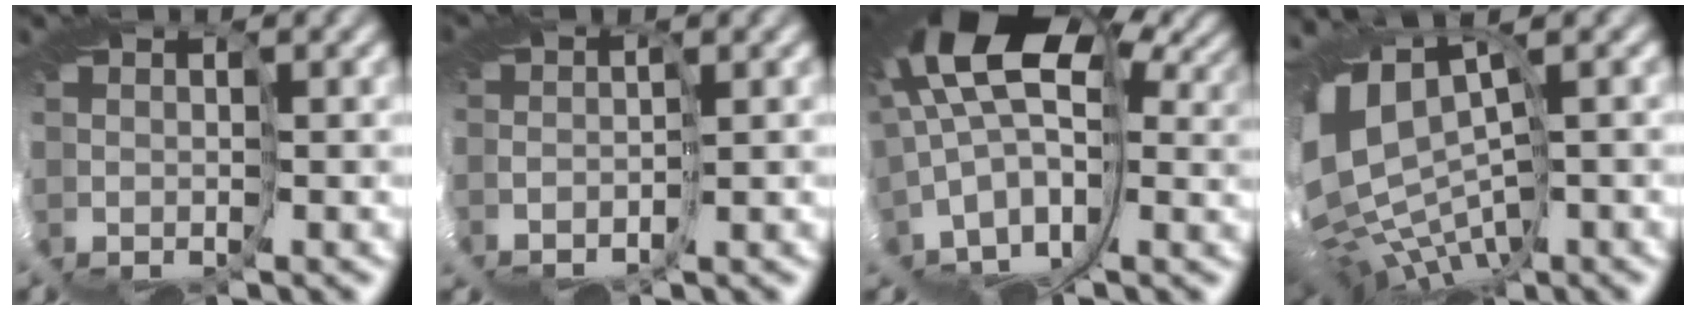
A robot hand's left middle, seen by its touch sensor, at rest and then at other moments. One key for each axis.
{"total": 2.5, "fx": -2.2, "fy": -1.2, "fz": 0.2, "tx": -0.038, "ty": 0.005, "tz": -0.034}
{"total": 10.7, "fx": 2.8, "fy": 4.0, "fz": 9.5, "tx": -0.194, "ty": 0.001, "tz": 0.064}
{"total": 7.4, "fx": -2.0, "fy": 2.9, "fz": 6.5, "tx": -0.138, "ty": 0.005, "tz": 0.005}